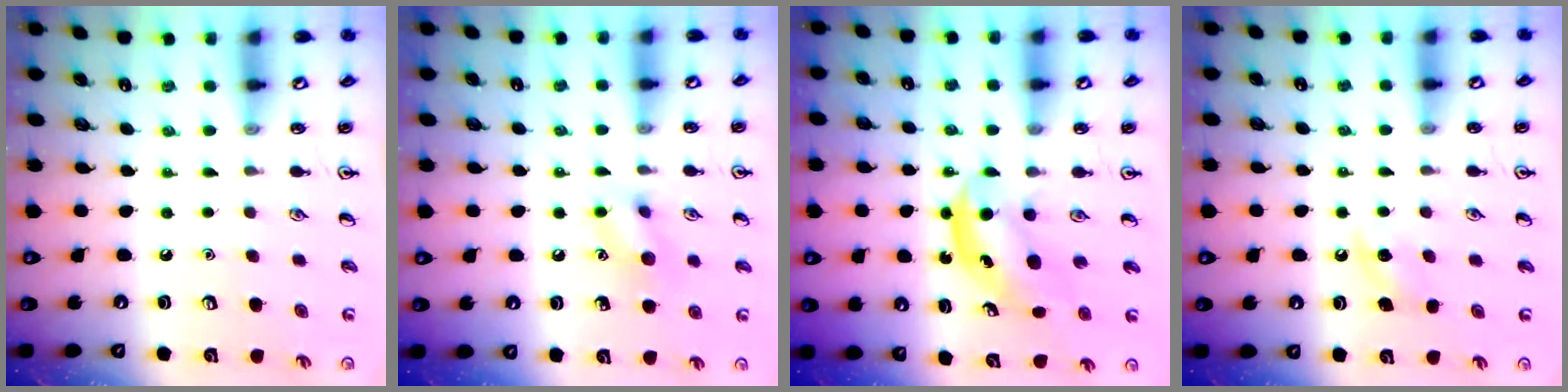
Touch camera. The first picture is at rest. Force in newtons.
{"total": 8.8, "press": 8.7, "slide": 0.9}
{"total": 5.3, "press": 5.2, "slide": 0.9}
{"total": 5.2, "press": 4.9, "slide": 1.8}